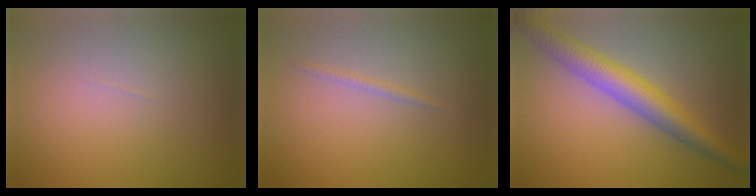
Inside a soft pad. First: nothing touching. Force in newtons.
{"total": 0.6, "press": 0.6, "slide": 0.0}
{"total": 4.9, "press": 4.9, "slide": 0.1}